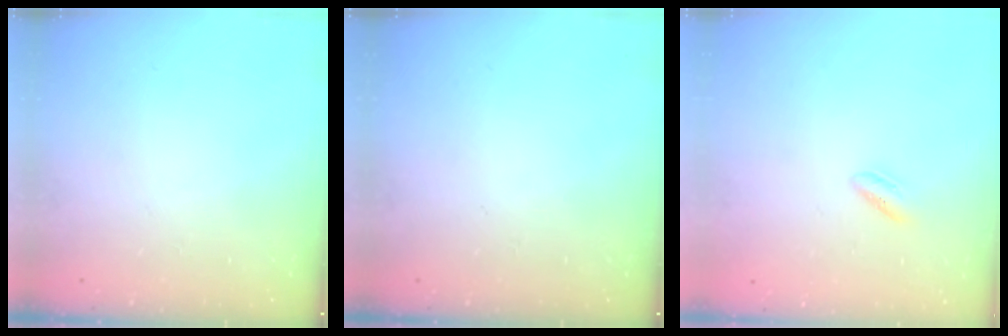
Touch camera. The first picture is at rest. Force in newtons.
{"total": 0.0}
{"total": 2.5, "press": 2.4, "slide": 0.7}